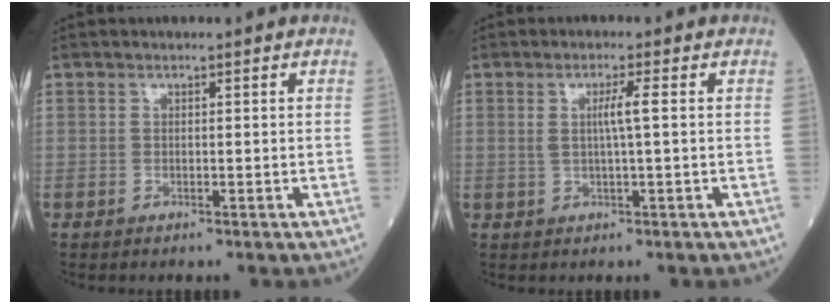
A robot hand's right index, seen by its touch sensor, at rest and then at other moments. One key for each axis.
{"total": 3.1, "fx": 0.5, "fy": -0.4, "fz": 3.1, "tx": -0.059, "ty": -0.003, "tz": 0.008}